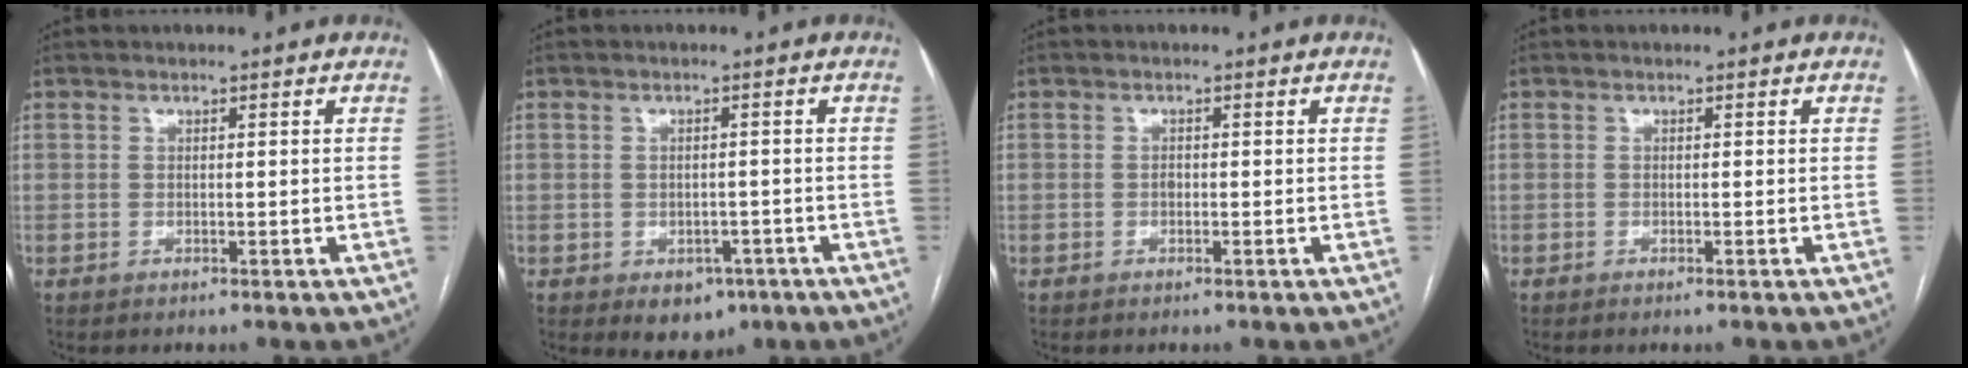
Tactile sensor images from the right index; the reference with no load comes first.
{"total": 4.6, "force": [-2.2, 3.3, 2.2], "torque": [-0.021, 0.002, -0.017]}
{"total": 0.7, "force": [-0.1, 0.5, 0.5], "torque": [-0.008, 0.002, -0.004]}
{"total": 0.5, "force": [-0.3, -0.1, 0.4], "torque": [-0.009, -0.001, -0.008]}